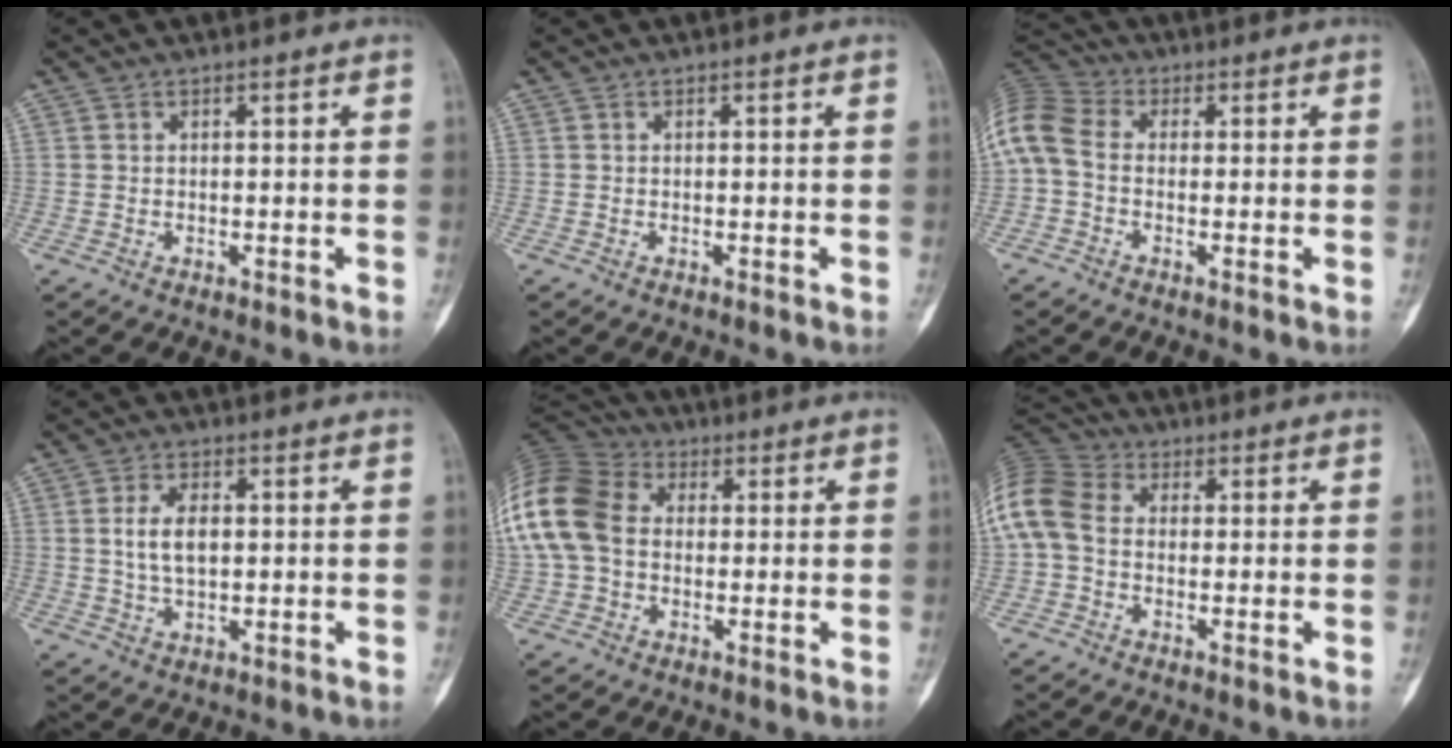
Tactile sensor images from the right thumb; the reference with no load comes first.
{"total": 0.0}
{"total": 11.3, "force": [0.0, 8.0, 8.0], "torque": [-0.182, 0.025, -0.014]}
{"total": 5.9, "force": [0.7, 3.2, 4.9], "torque": [-0.086, 0.000, 0.013]}
{"total": 18.6, "force": [1.9, 14.0, 12.0], "torque": [-0.277, 0.041, 0.029]}
{"total": 12.6, "force": [0.4, 9.4, 8.3], "torque": [-0.191, 0.030, -0.004]}